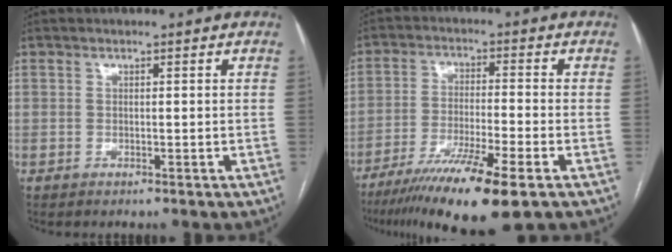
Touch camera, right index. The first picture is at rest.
{"total": 13.5, "force": [-8.7, 0.3, 10.4], "torque": [-0.188, -0.036, -0.149]}